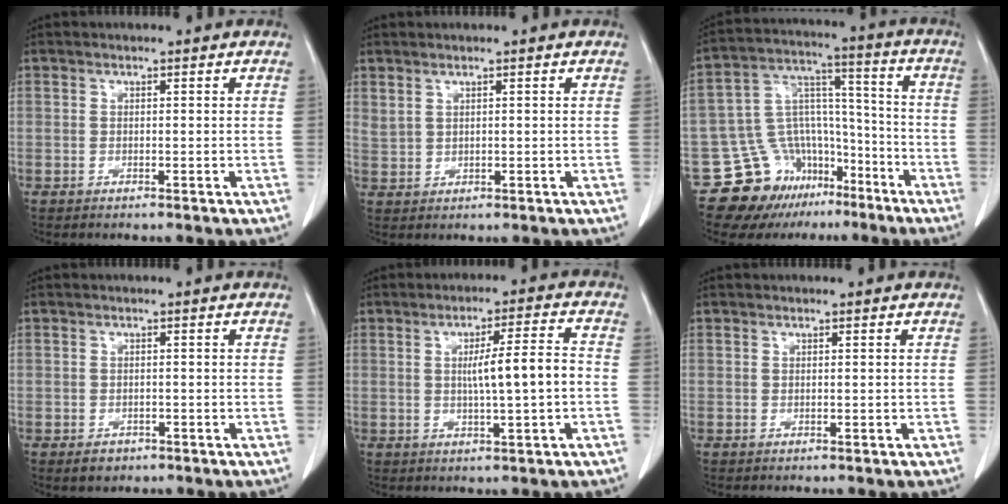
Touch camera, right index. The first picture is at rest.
{"total": 1.5, "force": [1.1, 0.6, 0.9], "torque": [-0.023, 0.003, 0.030]}
{"total": 14.7, "force": [-10.0, 10.1, 4.0], "torque": [-0.058, 0.089, -0.152]}
{"total": 2.2, "force": [-1.3, 1.6, 0.7], "torque": [-0.012, 0.002, -0.013]}
{"total": 7.2, "force": [-0.4, 0.1, 7.2], "torque": [-0.114, 0.007, -0.005]}
{"total": 0.0}